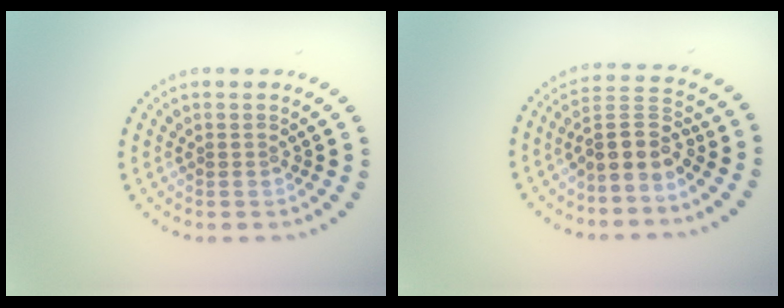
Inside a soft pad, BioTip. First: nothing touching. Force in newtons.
{"total": 3.9, "press": 3.4, "slide": 1.9}